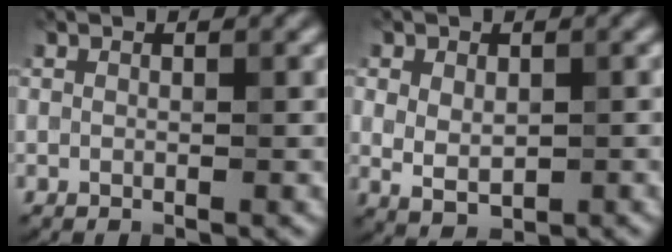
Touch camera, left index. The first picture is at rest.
{"total": 3.0, "force": [0.2, 2.0, 2.2], "torque": [-0.038, -0.002, 0.008]}